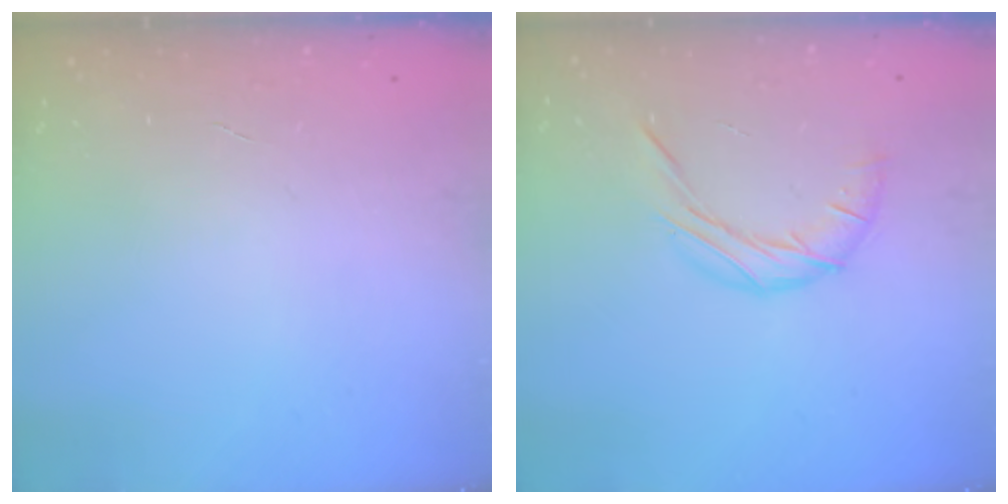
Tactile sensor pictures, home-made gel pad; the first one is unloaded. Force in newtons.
{"total": 8.6, "press": 8.6, "slide": 0.2}